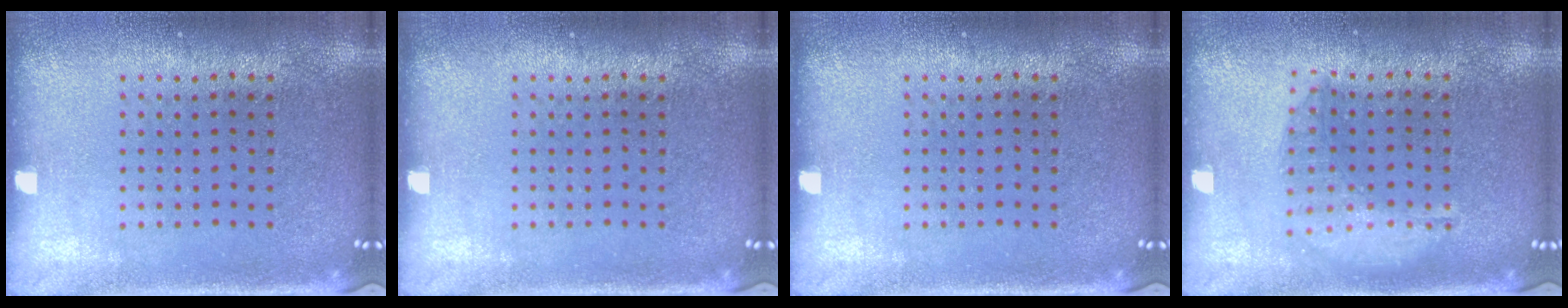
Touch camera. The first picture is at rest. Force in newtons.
{"total": 0.0}
{"total": 0.0}
{"total": 1.3, "press": 1.3, "slide": 0.4}